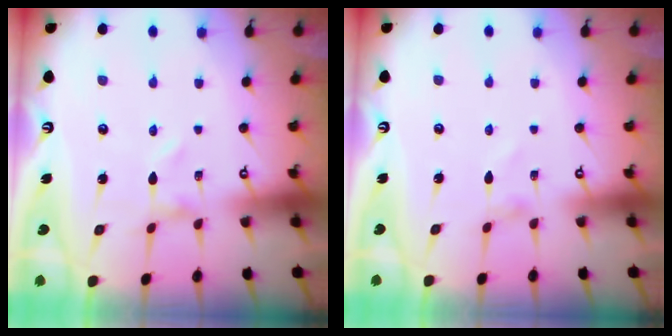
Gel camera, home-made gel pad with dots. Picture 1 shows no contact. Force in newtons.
{"total": 0.0}